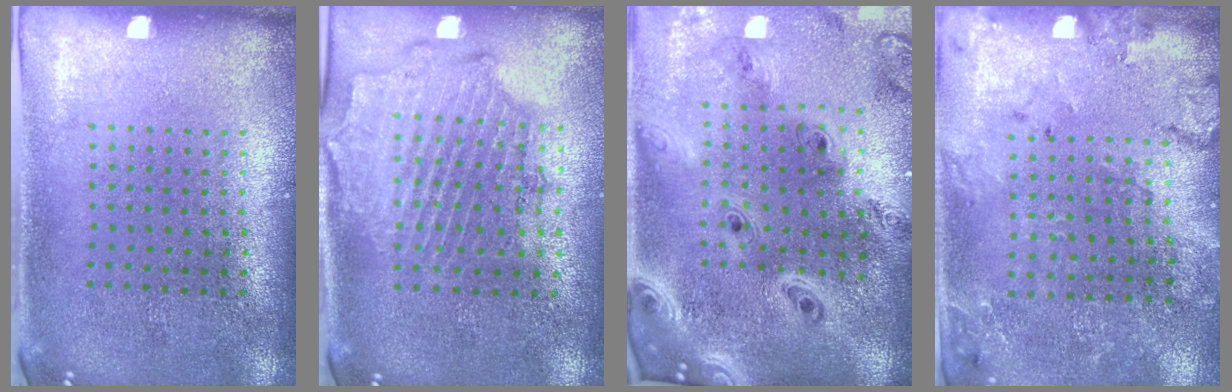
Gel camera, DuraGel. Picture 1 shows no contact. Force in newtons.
{"total": 1.9, "press": 1.7, "slide": 0.8}
{"total": 3.4, "press": 2.7, "slide": 2.1}
{"total": 1.7, "press": 1.6, "slide": 0.5}